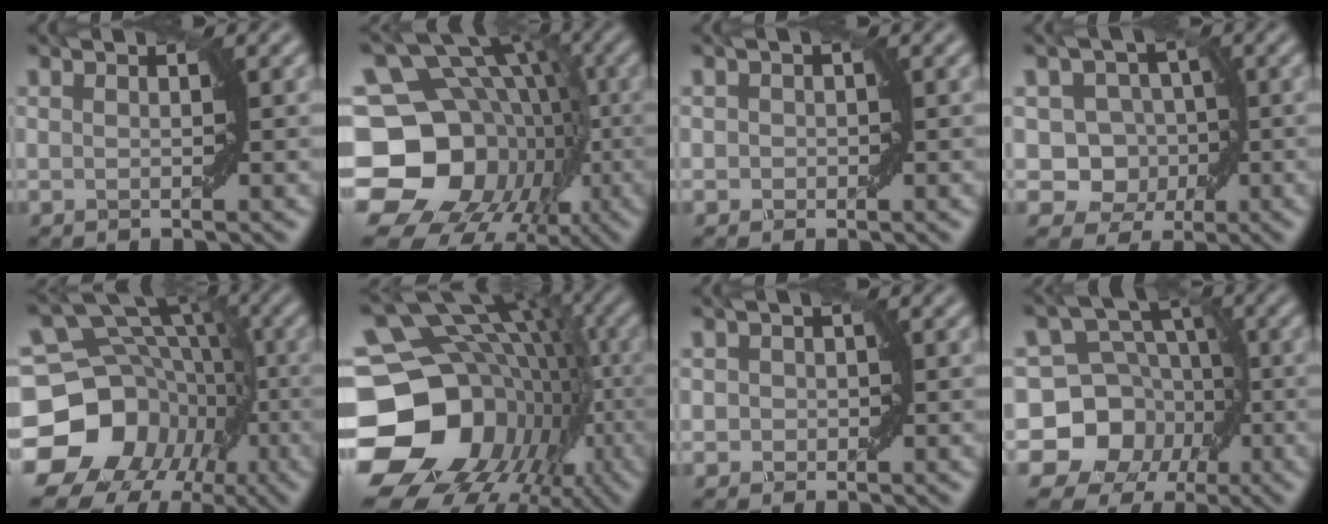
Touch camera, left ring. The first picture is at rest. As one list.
[{"total": 21.2, "force": [-4.4, 18.4, 9.6], "torque": [-0.147, 0.007, -0.110]}, {"total": 0.8, "force": [-0.1, 0.8, 0.1], "torque": [0.005, -0.001, -0.002]}, {"total": 5.5, "force": [0.0, 4.9, 2.5], "torque": [-0.005, 0.011, -0.021]}, {"total": 19.3, "force": [-5.0, 17.1, 7.6], "torque": [-0.138, -0.005, -0.114]}, {"total": 20.9, "force": [-4.5, 18.1, 9.5], "torque": [-0.150, -0.019, -0.078]}, {"total": 1.1, "force": [0.0, 1.1, 0.2], "torque": [0.007, -0.001, -0.003]}, {"total": 12.0, "force": [-3.6, 10.8, 3.8], "torque": [-0.065, 0.011, -0.093]}]